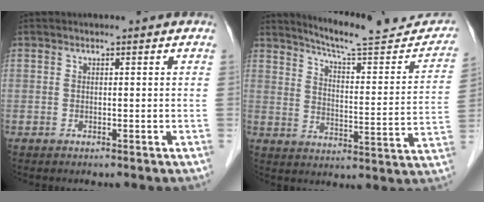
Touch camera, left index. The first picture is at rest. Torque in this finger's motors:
{"motor_torque": [-0.31, -1.02, 0.09, 0.02]}